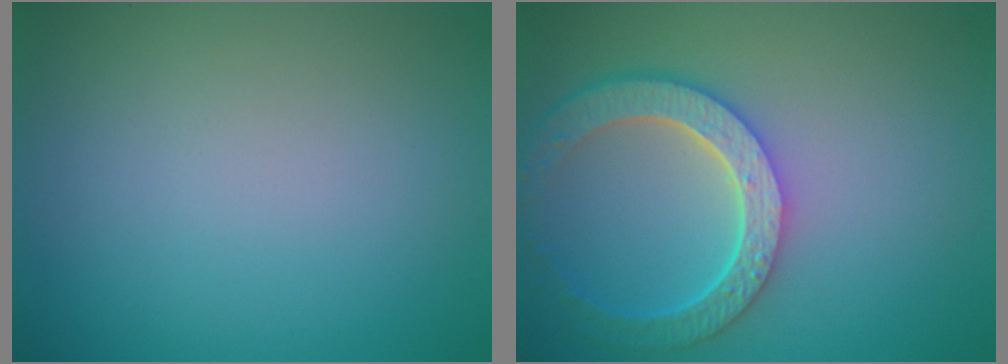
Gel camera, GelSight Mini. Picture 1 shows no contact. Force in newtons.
{"total": 5.9, "press": 4.7, "slide": 3.6}